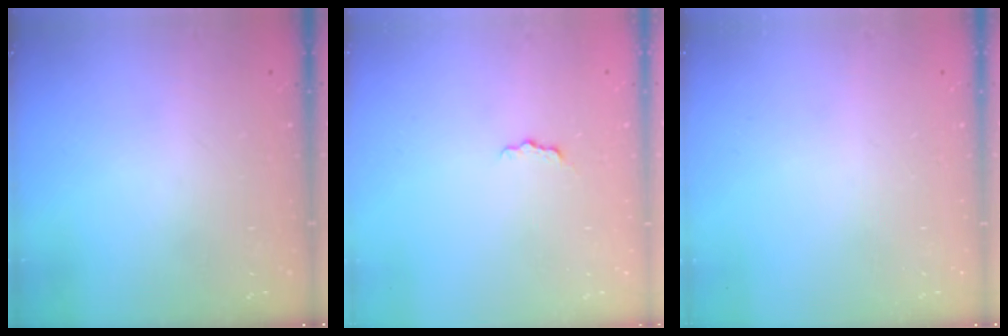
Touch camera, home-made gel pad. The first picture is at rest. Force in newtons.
{"total": 3.0, "press": 3.0, "slide": 0.1}
{"total": 0.0}